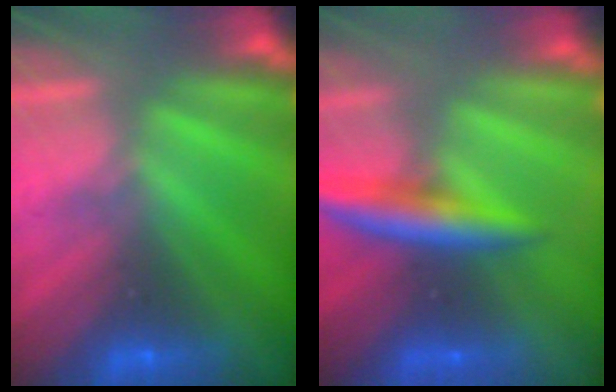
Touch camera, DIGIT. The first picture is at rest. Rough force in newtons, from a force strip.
{"total": 11.8}